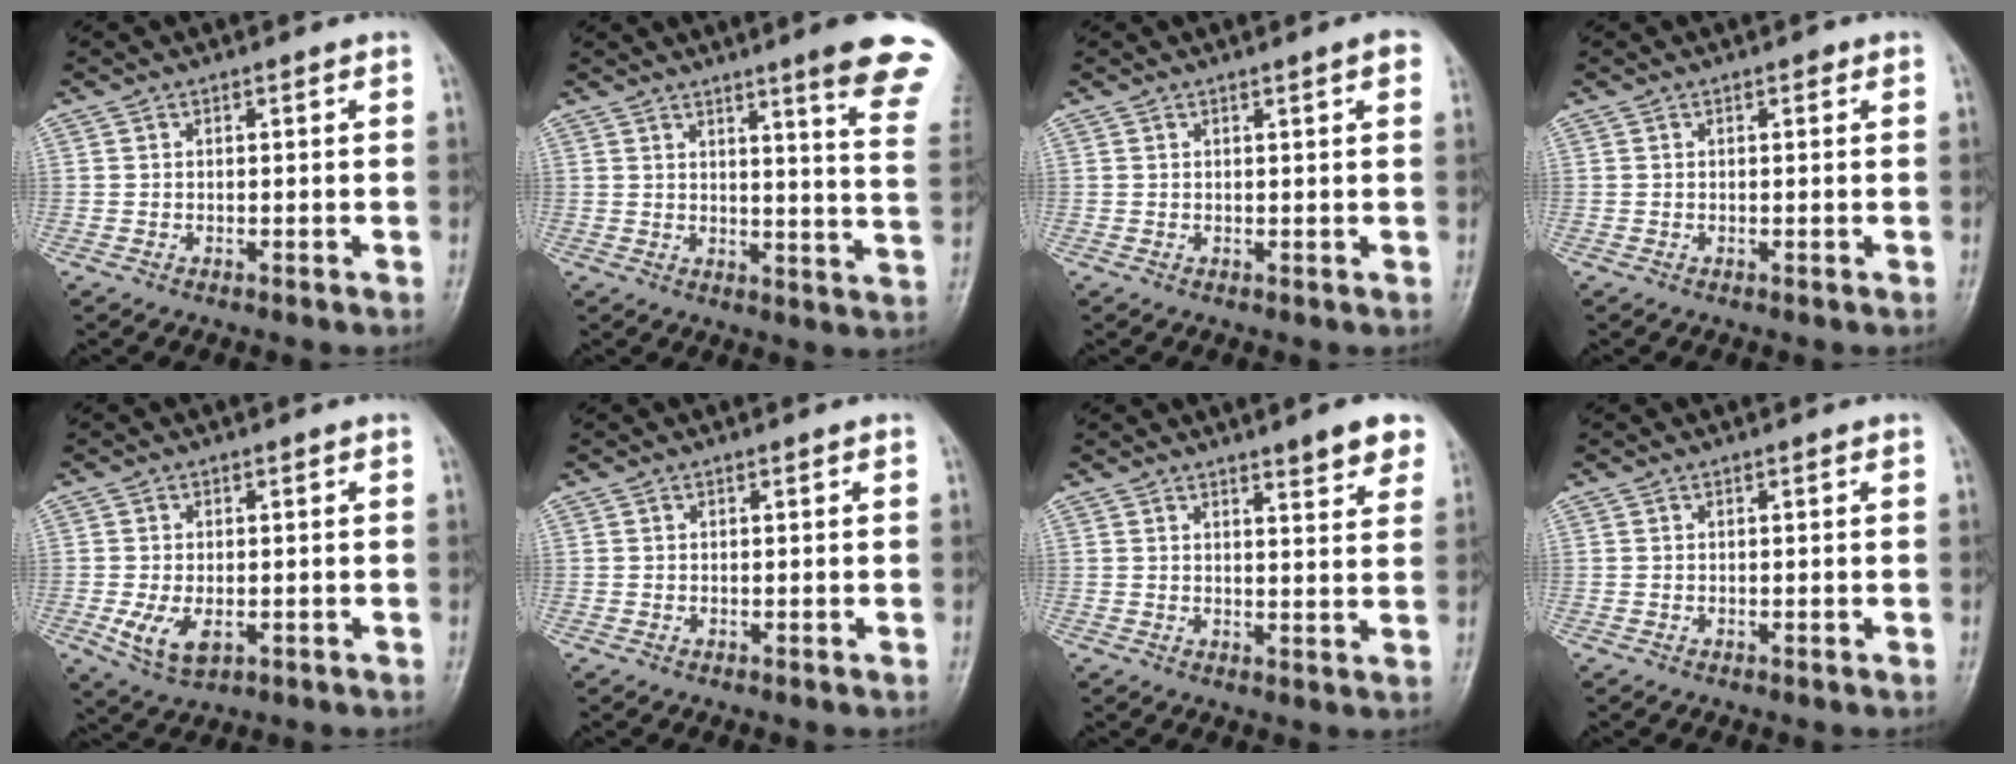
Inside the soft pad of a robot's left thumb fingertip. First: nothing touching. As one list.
[{"total": 15.6, "force": [10.6, 0.6, 11.4], "torque": [-0.119, -0.065, 0.117]}, {"total": 2.2, "force": [1.1, 0.3, 1.9], "torque": [-0.025, -0.001, 0.013]}, {"total": 0.6, "force": [0.3, 0.4, 0.4], "torque": [-0.001, 0.000, 0.001]}, {"total": 5.9, "force": [-1.5, 3.4, 4.6], "torque": [-0.088, -0.009, -0.019]}, {"total": 0.0}, {"total": 6.4, "force": [4.4, 1.4, 4.4], "torque": [-0.041, -0.023, 0.054]}, {"total": 0.0}]